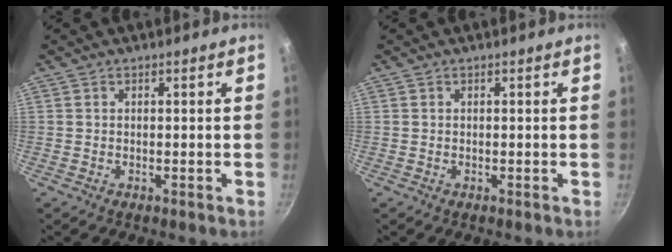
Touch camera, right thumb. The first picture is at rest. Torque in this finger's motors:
{"motor_torque": [-0.12, 0.10, 0.16, 0.02, 0.00]}